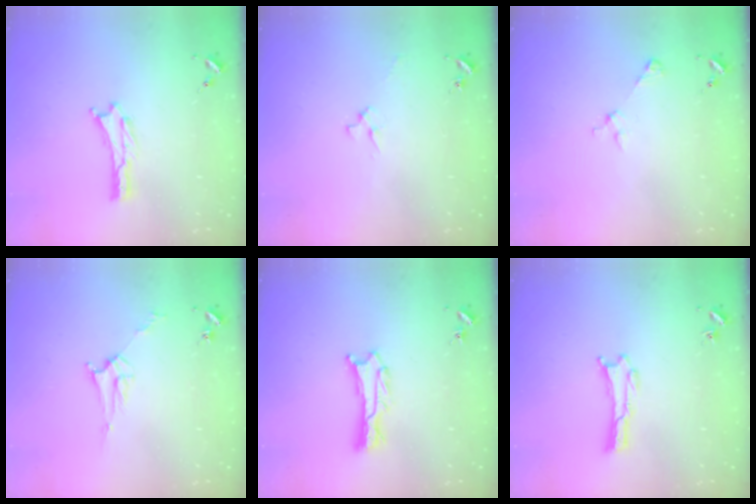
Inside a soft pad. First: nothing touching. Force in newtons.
{"total": 2.4, "press": 2.4, "slide": 0.3}
{"total": 2.9, "press": 2.9, "slide": 0.3}
{"total": 3.8, "press": 3.8, "slide": 0.3}
{"total": 0.9, "press": 0.9, "slide": 0.1}
{"total": 0.0}